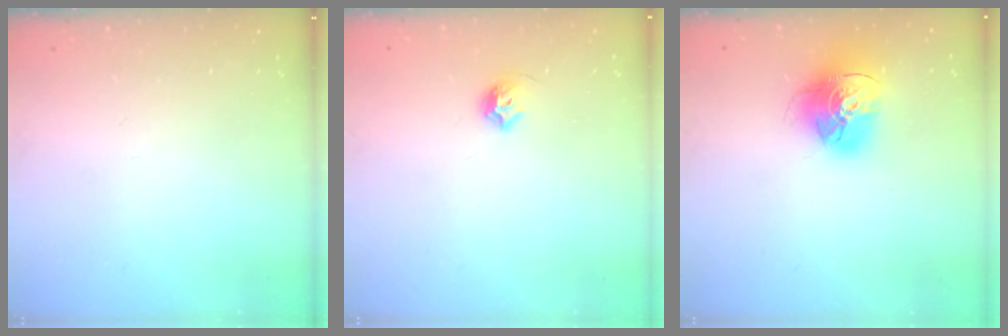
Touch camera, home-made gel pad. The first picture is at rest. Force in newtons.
{"total": 6.0, "press": 5.9, "slide": 1.1}
{"total": 15.3, "press": 15.3, "slide": 1.5}